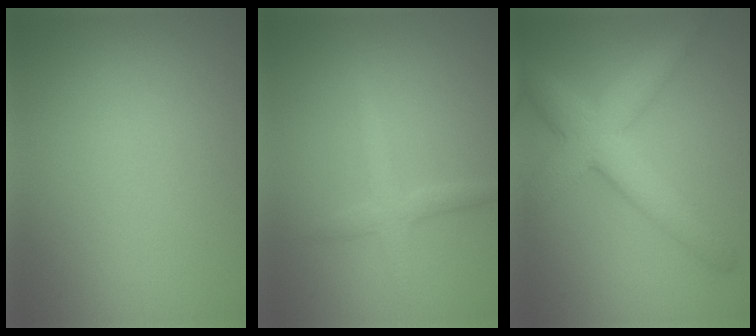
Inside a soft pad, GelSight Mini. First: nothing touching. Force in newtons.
{"total": 2.1, "press": 2.1, "slide": 0.1}
{"total": 6.8, "press": 6.8, "slide": 0.1}